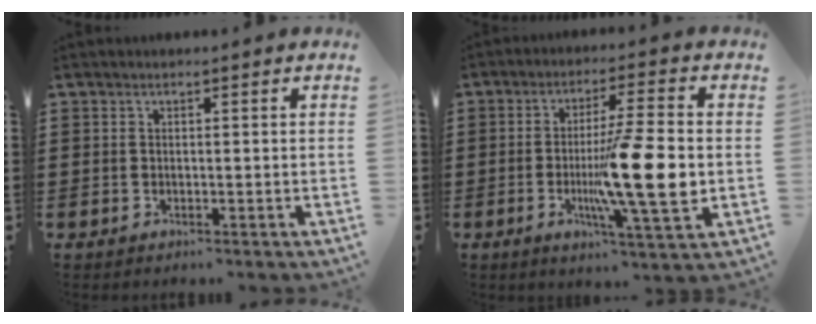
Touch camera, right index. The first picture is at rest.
{"total": 13.6, "force": [-1.9, 1.9, 13.3], "torque": [-0.226, -0.018, -0.038]}